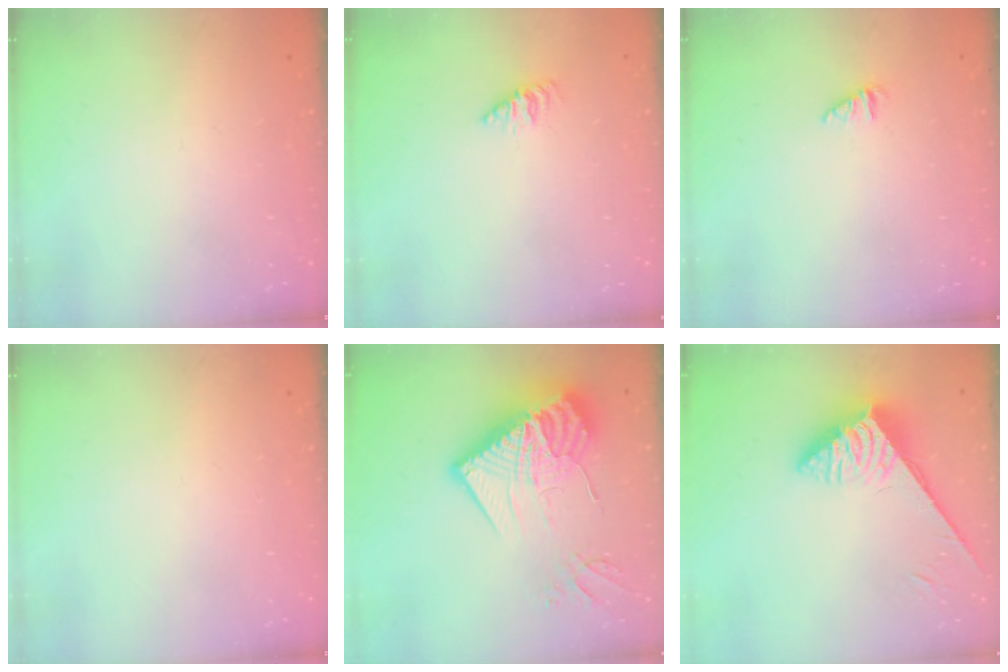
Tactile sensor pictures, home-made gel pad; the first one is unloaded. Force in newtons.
{"total": 1.6, "press": 1.6, "slide": 0.1}
{"total": 1.1, "press": 1.1, "slide": 0.1}
{"total": 0.0}
{"total": 23.9, "press": 23.8, "slide": 2.2}
{"total": 5.6, "press": 5.6, "slide": 0.5}